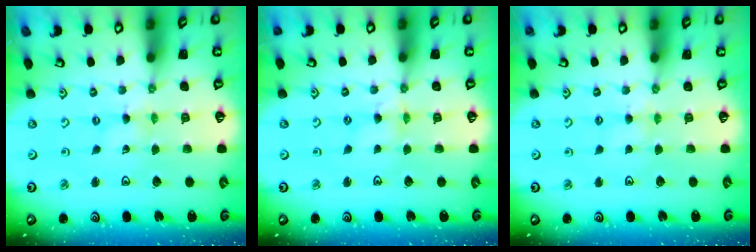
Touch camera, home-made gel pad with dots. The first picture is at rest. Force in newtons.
{"total": 2.9, "press": 2.9, "slide": 0.4}
{"total": 2.8, "press": 2.8, "slide": 0.4}